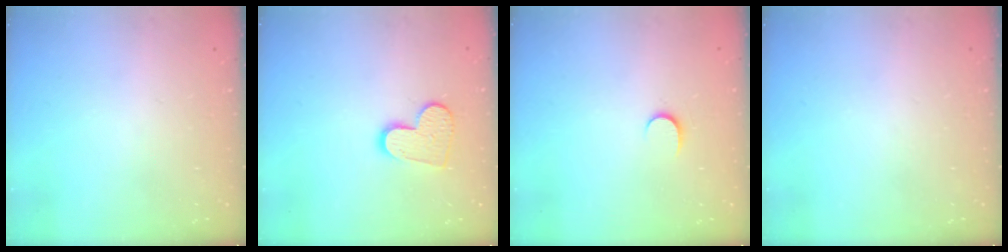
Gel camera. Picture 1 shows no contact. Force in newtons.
{"total": 10.8, "press": 10.7, "slide": 0.9}
{"total": 3.8, "press": 3.8, "slide": 0.4}
{"total": 0.0}